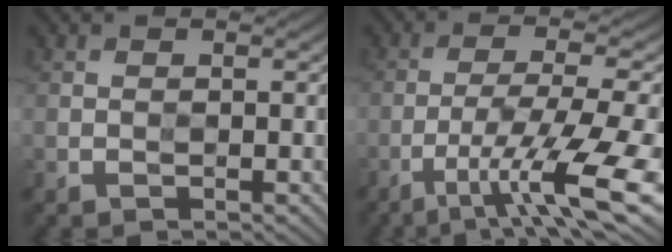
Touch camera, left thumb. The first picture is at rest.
{"total": 12.1, "force": [-6.2, 2.1, 10.2], "torque": [-0.162, -0.005, -0.096]}